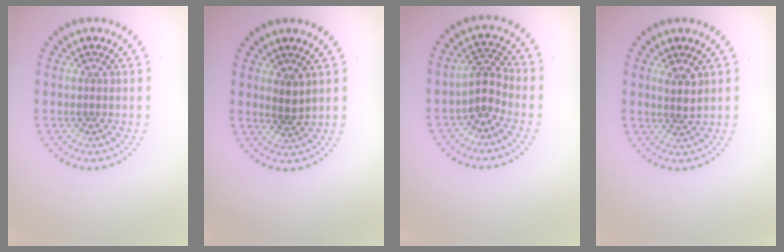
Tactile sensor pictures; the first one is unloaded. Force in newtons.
{"total": 1.5, "press": 1.3, "slide": 0.8}
{"total": 2.1, "press": 1.5, "slide": 1.4}
{"total": 1.7, "press": 1.3, "slide": 1.0}